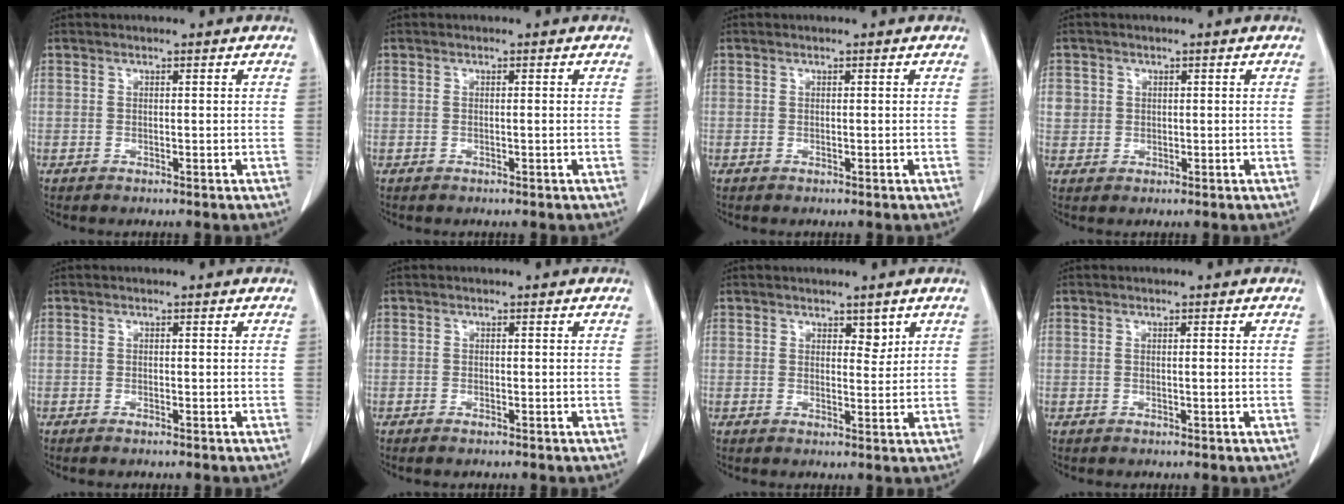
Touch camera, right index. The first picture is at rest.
{"total": 0.6, "force": [0.0, 0.0, 0.6], "torque": [-0.011, -0.001, 0.001]}
{"total": 0.0}
{"total": 2.9, "force": [0.7, 2.7, 0.6], "torque": [-0.005, 0.006, 0.017]}
{"total": 0.8, "force": [-0.7, 0.1, 0.4], "torque": [-0.013, -0.002, -0.010]}
{"total": 0.9, "force": [-0.8, 0.1, 0.5], "torque": [-0.014, -0.003, -0.010]}
{"total": 2.0, "force": [1.3, 1.1, 1.1], "torque": [-0.010, -0.007, 0.021]}
{"total": 0.8, "force": [-0.1, 0.0, 0.8], "torque": [-0.015, -0.001, 0.000]}